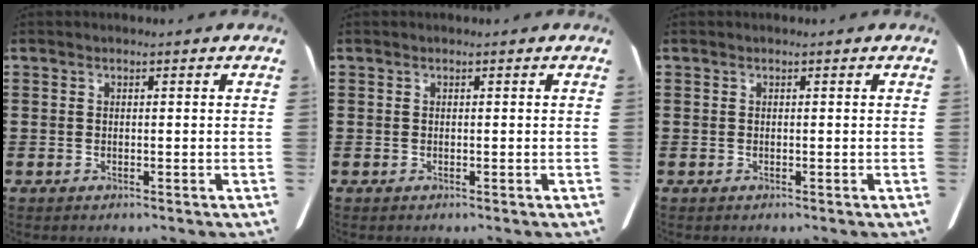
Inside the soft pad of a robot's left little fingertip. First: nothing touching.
{"total": 0.0}
{"total": 0.0}